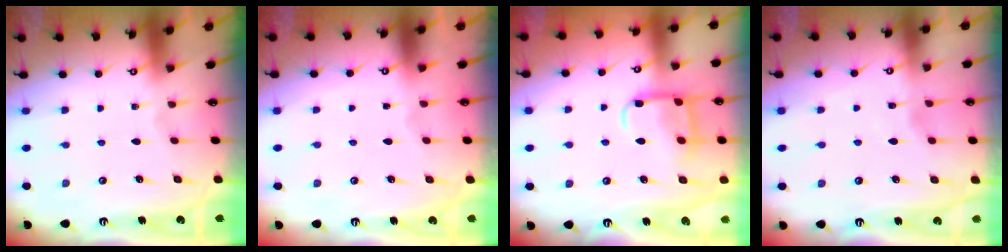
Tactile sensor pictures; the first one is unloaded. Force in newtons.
{"total": 1.2, "press": 1.2, "slide": 0.1}
{"total": 11.8, "press": 11.7, "slide": 1.2}
{"total": 2.9, "press": 2.9, "slide": 0.4}